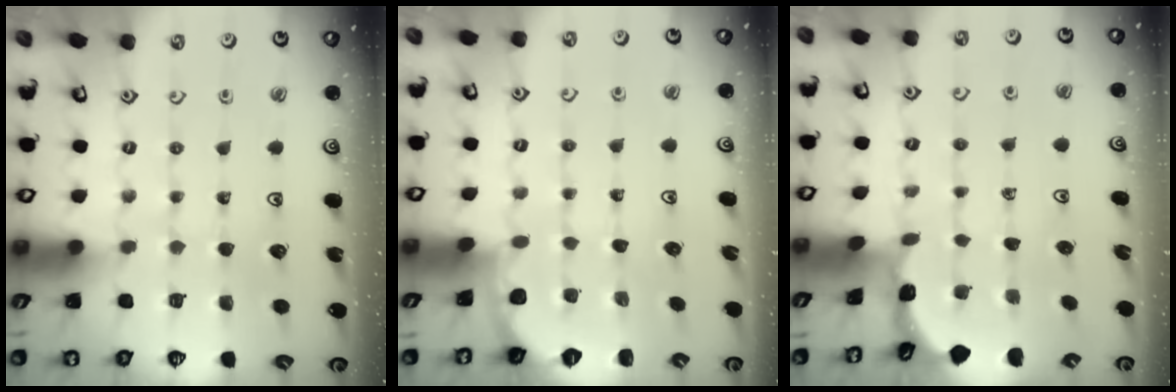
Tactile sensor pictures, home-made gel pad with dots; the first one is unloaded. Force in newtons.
{"total": 0.0}
{"total": 0.7, "press": 0.7, "slide": 0.3}